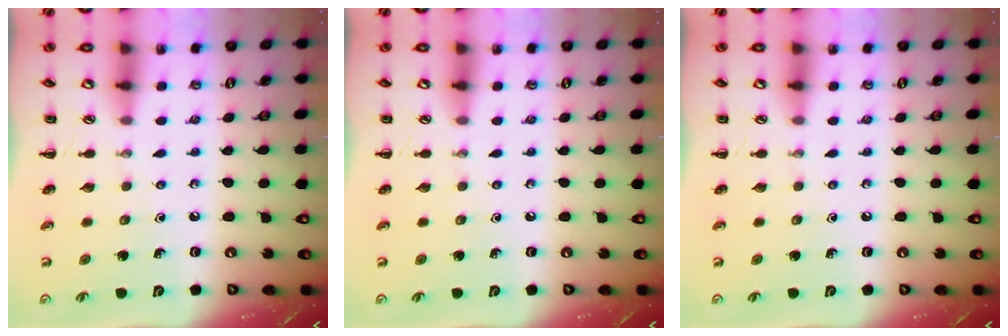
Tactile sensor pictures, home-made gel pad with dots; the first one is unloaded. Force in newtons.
{"total": 0.0}
{"total": 0.0}